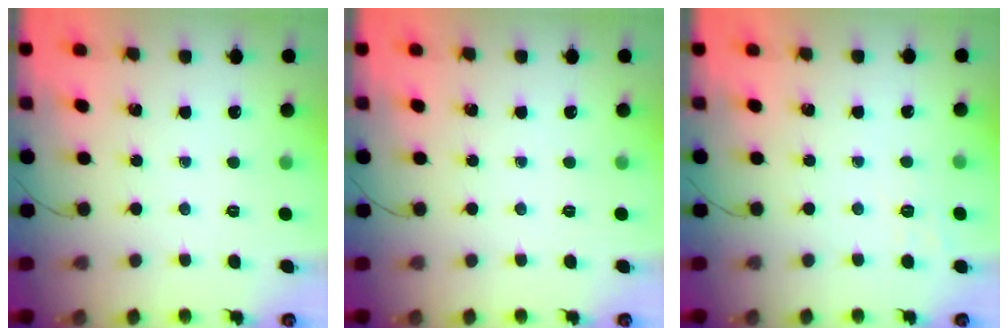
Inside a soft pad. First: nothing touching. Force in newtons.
{"total": 0.0}
{"total": 1.8, "press": 0.5, "slide": 1.7}